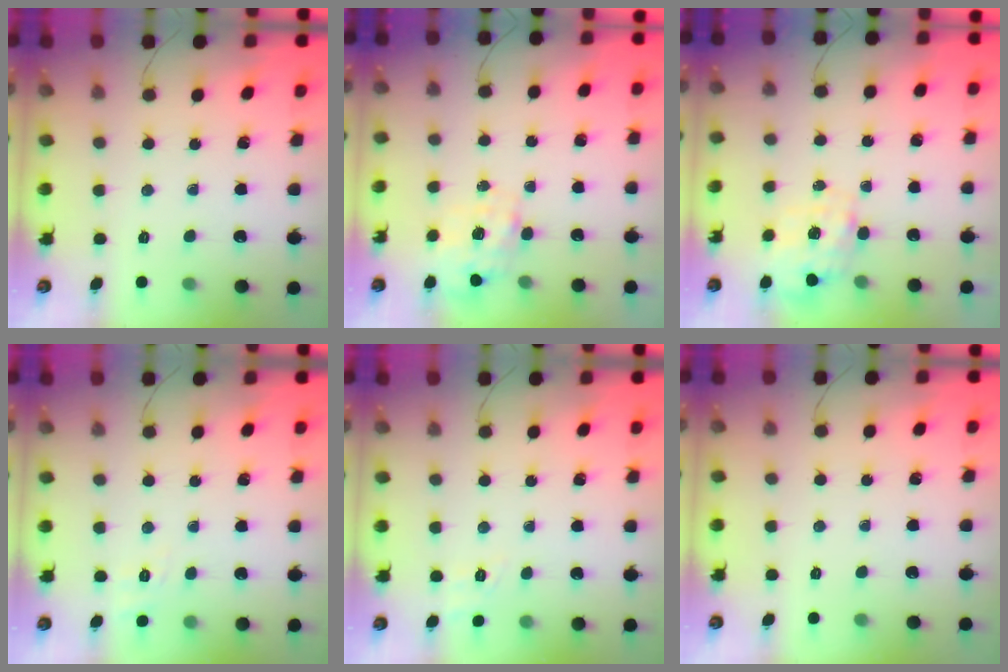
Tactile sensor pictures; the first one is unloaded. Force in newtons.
{"total": 4.9, "press": 4.8, "slide": 0.9}
{"total": 2.8, "press": 2.6, "slide": 0.9}
{"total": 2.5, "press": 1.0, "slide": 2.3}
{"total": 3.3, "press": 2.6, "slide": 2.0}
{"total": 0.0}